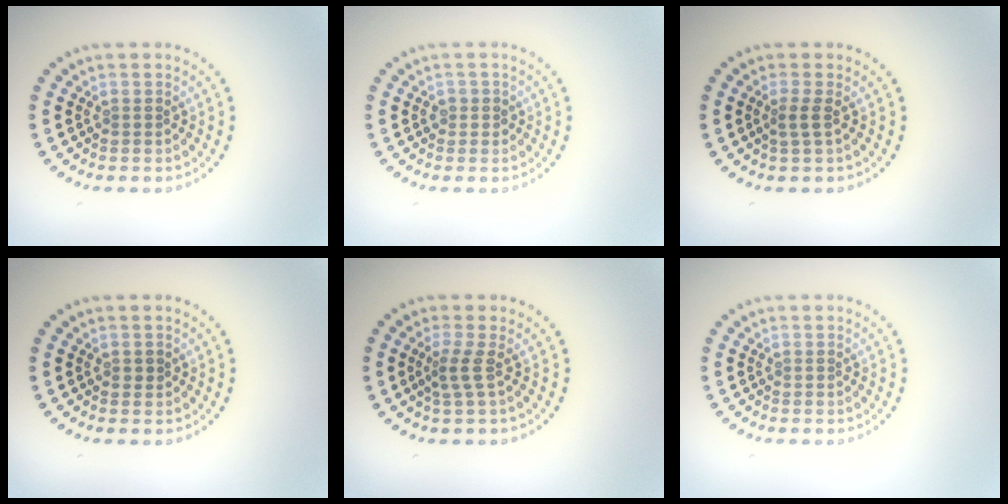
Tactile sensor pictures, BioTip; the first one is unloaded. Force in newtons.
{"total": 1.1, "press": 1.0, "slide": 0.4}
{"total": 1.4, "press": 1.0, "slide": 1.0}
{"total": 0.7, "press": 0.6, "slide": 0.1}
{"total": 1.9, "press": 1.2, "slide": 1.4}
{"total": 0.0}